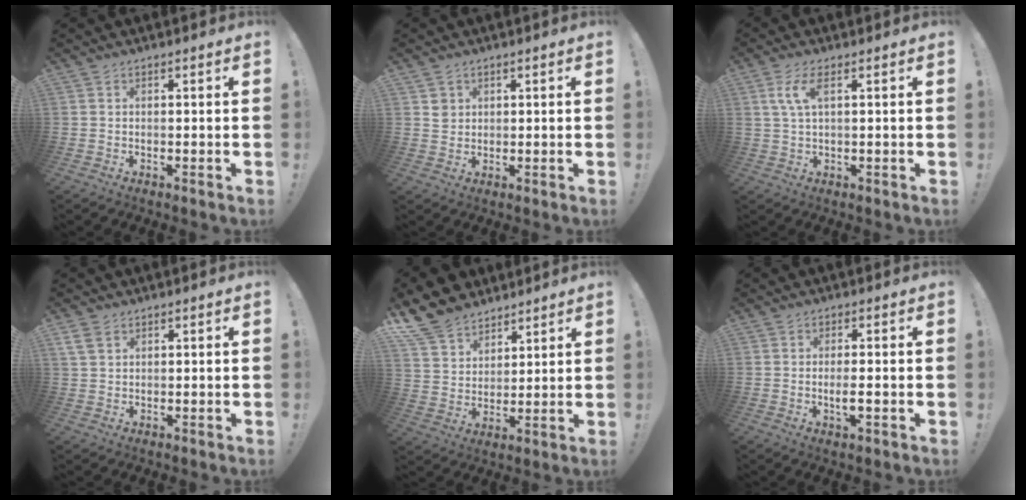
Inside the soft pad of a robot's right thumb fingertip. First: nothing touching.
{"total": 2.7, "force": [1.3, 2.3, 0.6], "torque": [-0.002, -0.006, 0.023]}
{"total": 5.6, "force": [1.9, 1.6, 5.0], "torque": [-0.094, 0.002, 0.034]}
{"total": 3.8, "force": [2.3, 2.3, 2.1], "torque": [-0.038, -0.004, 0.045]}
{"total": 12.0, "force": [9.4, 6.8, 2.8], "torque": [-0.059, -0.070, 0.185]}
{"total": 3.3, "force": [-0.5, 0.5, 3.2], "torque": [-0.056, -0.008, -0.011]}